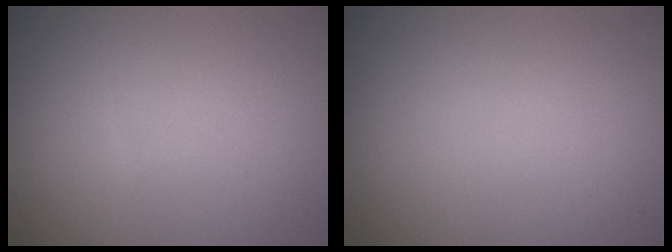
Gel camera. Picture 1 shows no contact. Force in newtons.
{"total": 0.0}